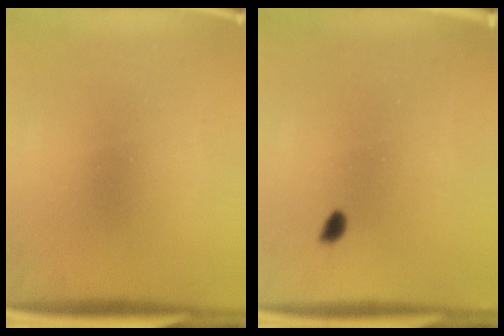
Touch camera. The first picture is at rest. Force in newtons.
{"total": 1.5}